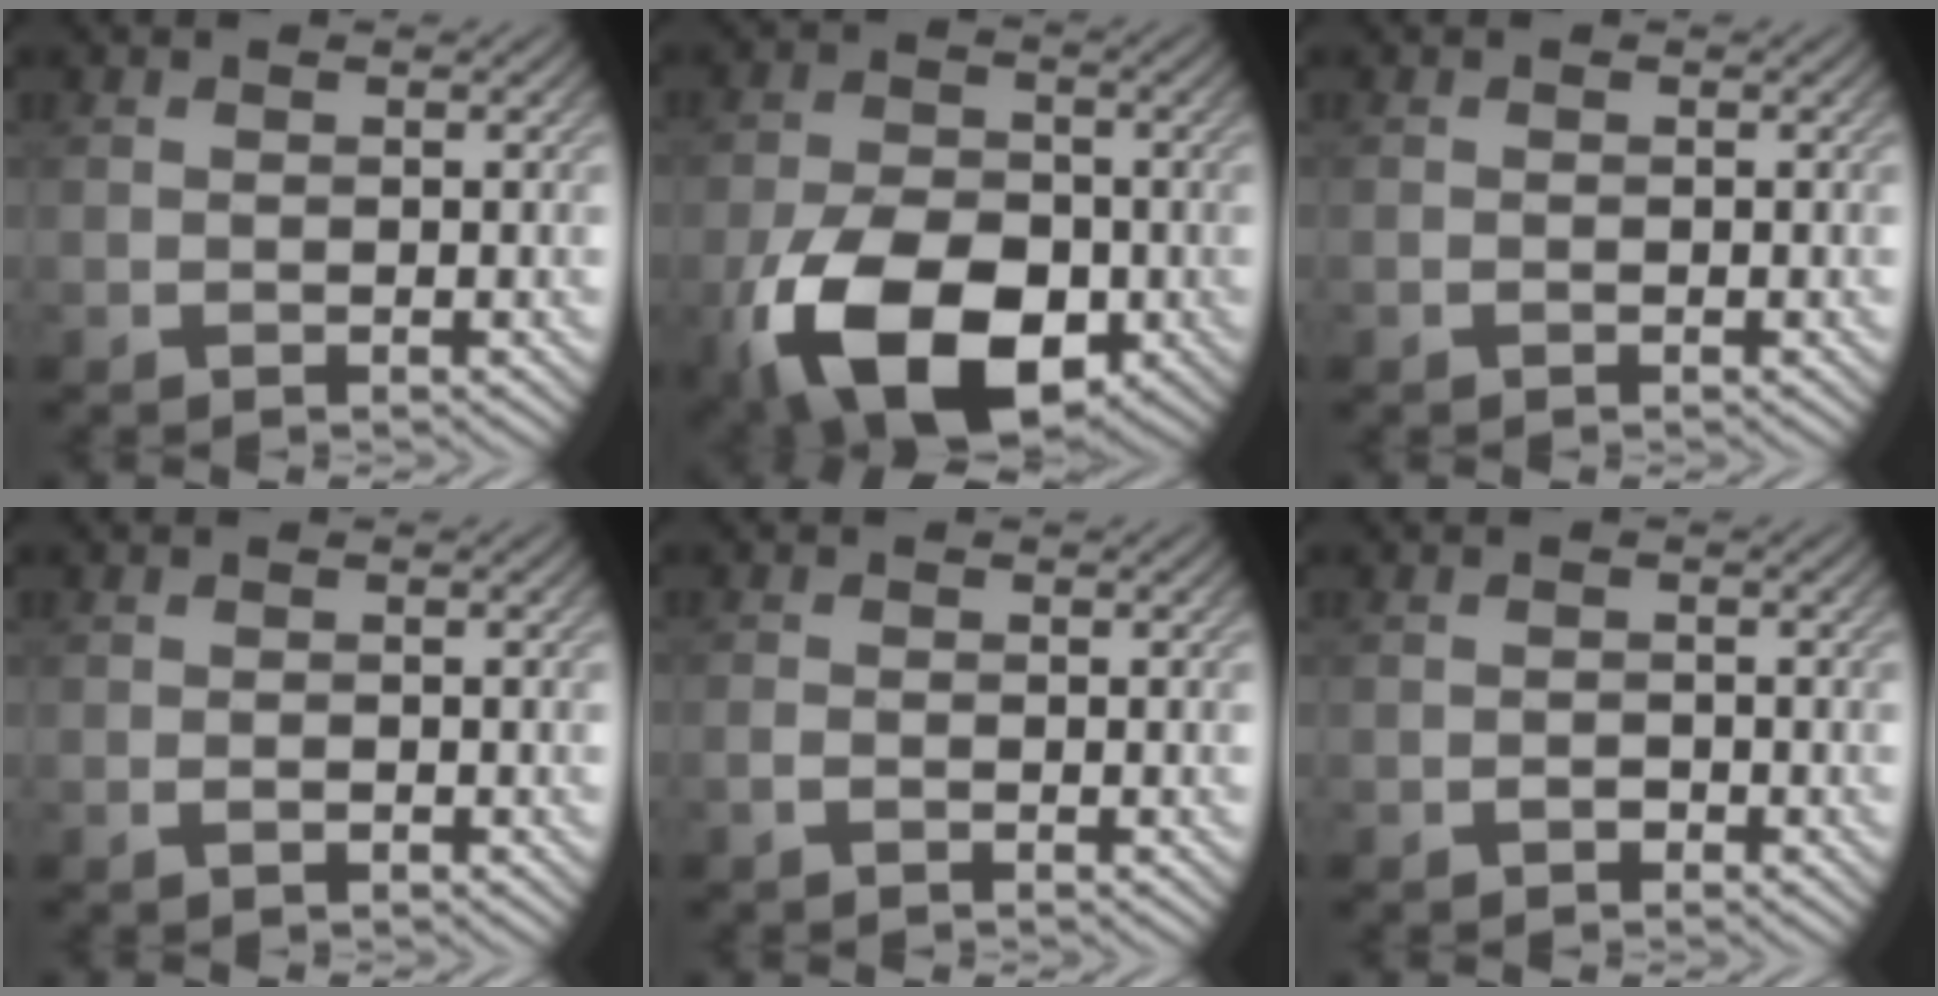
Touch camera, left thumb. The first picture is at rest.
{"total": 14.7, "force": [-6.1, 8.7, 10.2], "torque": [-0.221, -0.040, -0.112]}
{"total": 0.0}
{"total": 0.8, "force": [-0.4, 0.4, 0.6], "torque": [-0.010, -0.001, -0.007]}
{"total": 0.8, "force": [-0.6, 0.3, 0.5], "torque": [-0.013, -0.001, -0.016]}
{"total": 0.8, "force": [-0.6, 0.5, 0.3], "torque": [-0.004, -0.001, -0.011]}